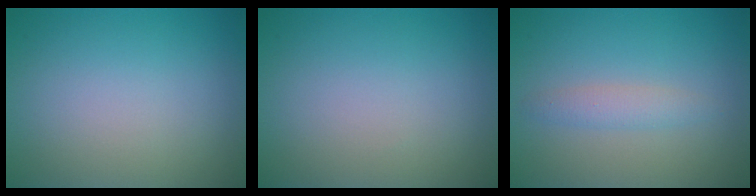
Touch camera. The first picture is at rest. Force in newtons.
{"total": 0.0}
{"total": 1.6, "press": 1.6, "slide": 0.0}